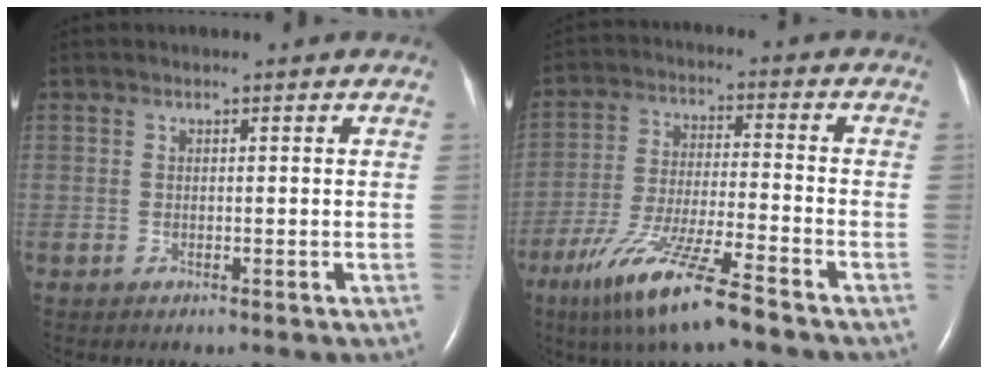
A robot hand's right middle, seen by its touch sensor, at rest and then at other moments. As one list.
[{"total": 12.2, "force": [-8.2, 0.3, 9.0], "torque": [-0.183, -0.034, -0.151]}]